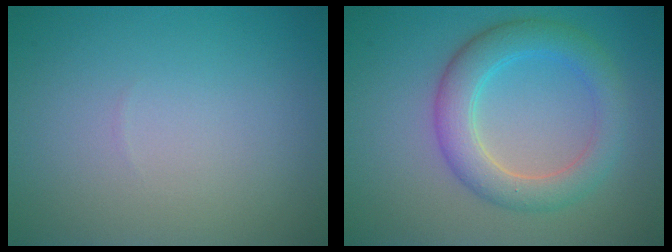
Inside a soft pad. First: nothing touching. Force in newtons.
{"total": 4.9, "press": 4.9, "slide": 0.5}